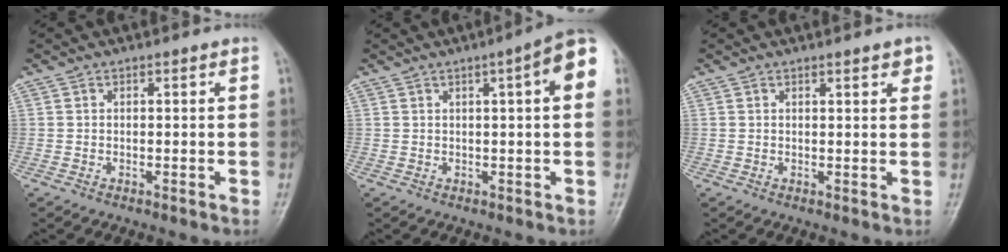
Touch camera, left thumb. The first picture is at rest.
{"total": 8.0, "force": [2.3, 1.4, 7.5], "torque": [-0.095, 0.013, 0.022]}
{"total": 2.3, "force": [1.5, 0.6, 1.6], "torque": [-0.015, -0.006, 0.017]}